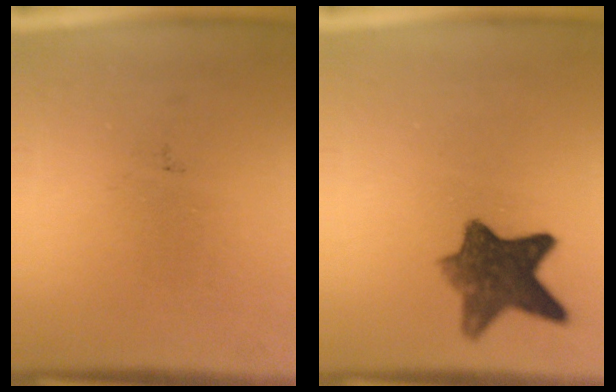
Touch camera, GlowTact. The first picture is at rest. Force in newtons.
{"total": 8.8}